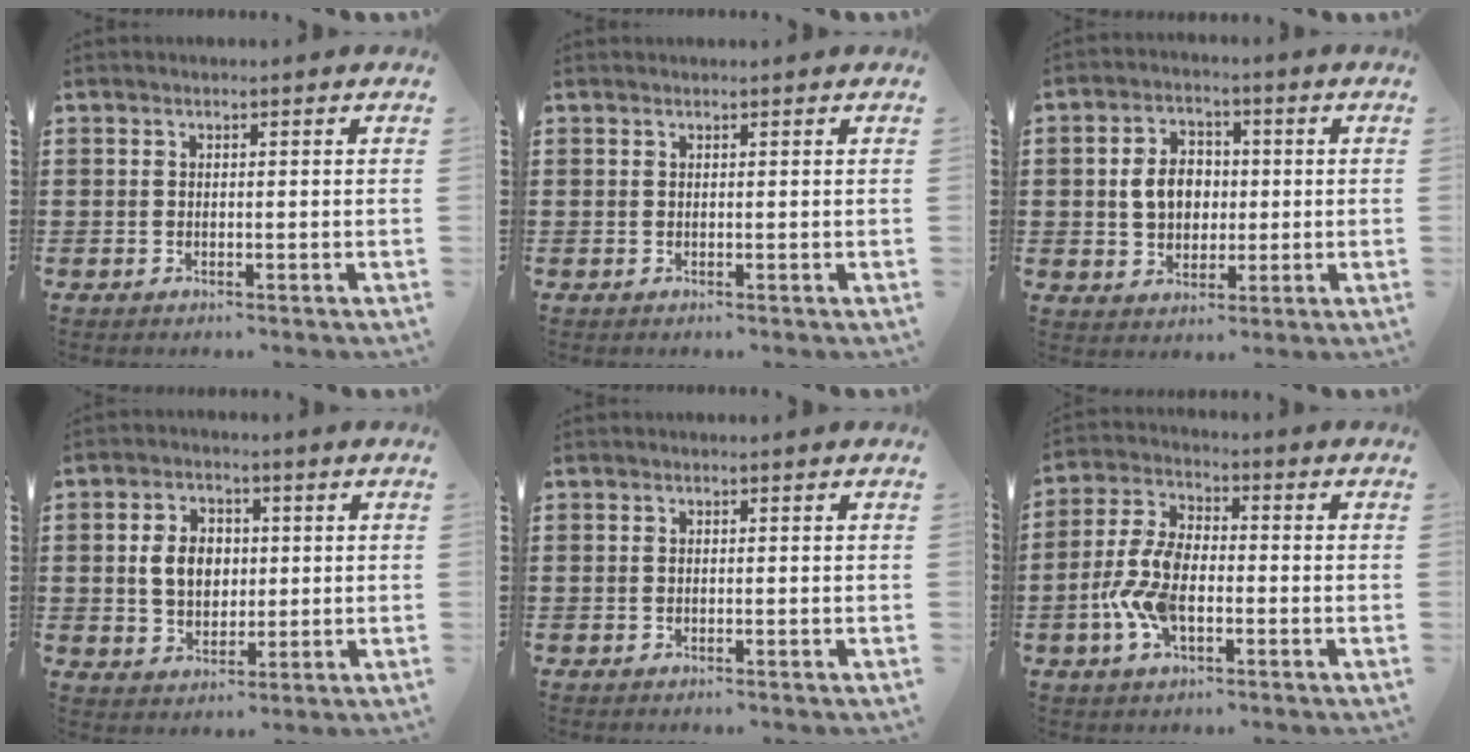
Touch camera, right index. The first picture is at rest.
{"total": 0.0}
{"total": 6.2, "force": [0.1, 4.8, 4.0], "torque": [-0.087, 0.010, -0.005]}
{"total": 6.2, "force": [0.5, 4.6, 4.1], "torque": [-0.097, 0.007, 0.000]}
{"total": 0.0}
{"total": 8.2, "force": [-2.2, 4.2, 6.7], "torque": [-0.163, -0.002, -0.048]}